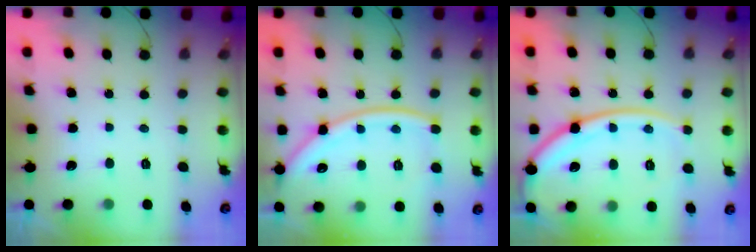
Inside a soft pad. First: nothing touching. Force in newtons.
{"total": 15.0, "press": 14.9, "slide": 1.8}
{"total": 17.8, "press": 17.8, "slide": 1.6}